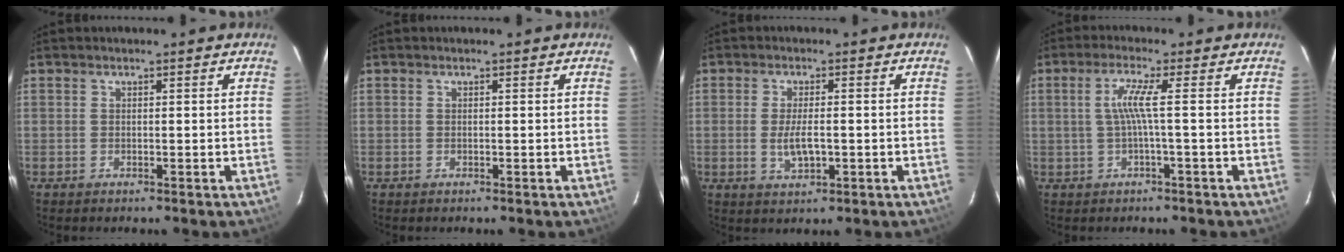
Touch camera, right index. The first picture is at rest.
{"total": 0.0}
{"total": 4.9, "force": [-0.8, 1.9, 4.4], "torque": [-0.087, -0.004, -0.010]}
{"total": 4.4, "force": [-0.2, -0.7, 4.3], "torque": [-0.089, 0.002, 0.002]}